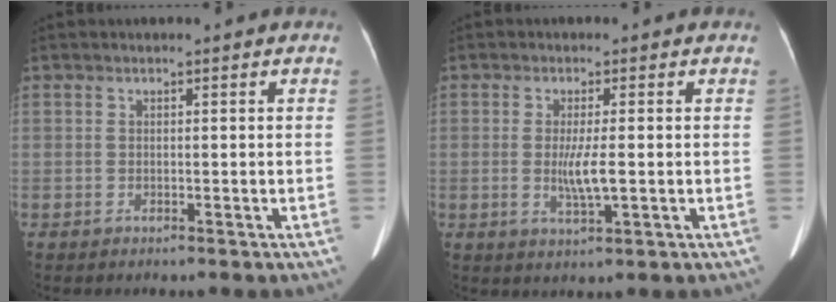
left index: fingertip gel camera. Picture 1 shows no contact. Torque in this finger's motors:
{"motor_torque": [0.77, -0.01, 0.50, 0.16]}